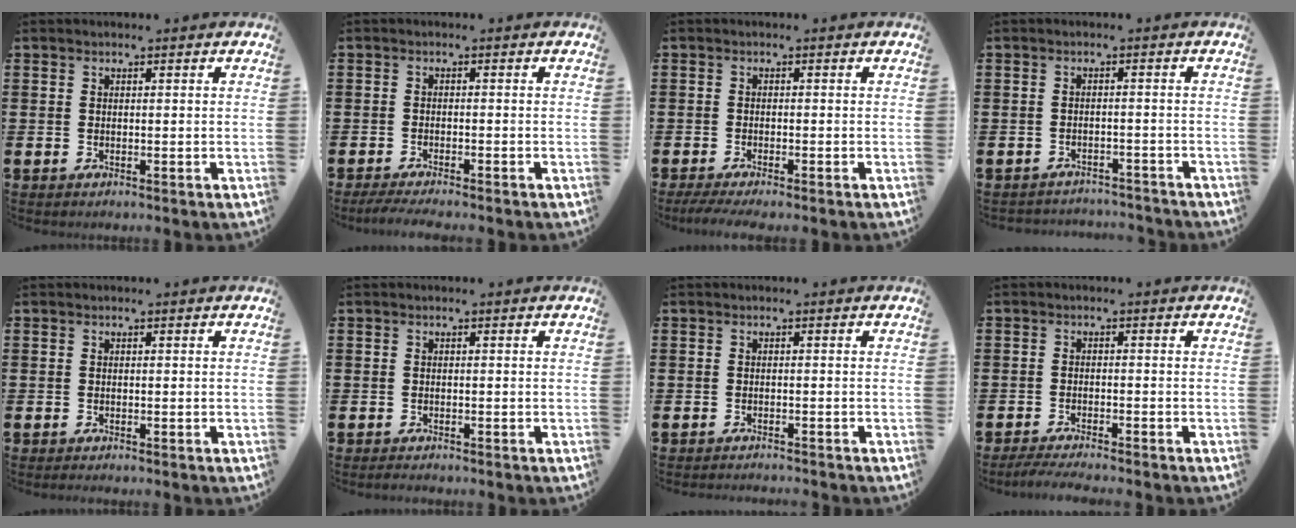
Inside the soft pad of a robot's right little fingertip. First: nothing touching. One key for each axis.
{"total": 1.6, "fx": -1.4, "fy": 0.0, "fz": 0.8, "tx": -0.012, "ty": 0.001, "tz": -0.026}
{"total": 1.6, "fx": -1.1, "fy": 0.1, "fz": 1.1, "tx": -0.017, "ty": 0.000, "tz": -0.020}
{"total": 1.9, "fx": -1.9, "fy": 0.0, "fz": -0.2, "tx": -0.003, "ty": 0.003, "tz": -0.042}
{"total": 0.0}
{"total": 0.5, "fx": -0.5, "fy": 0.1, "fz": 0.2, "tx": -0.005, "ty": -0.001, "tz": -0.009}
{"total": 0.8, "fx": -0.7, "fy": -0.1, "fz": 0.0, "tx": 0.000, "ty": -0.001, "tz": -0.015}
{"total": 1.9, "fx": -1.7, "fy": -0.1, "fz": 0.8, "tx": -0.011, "ty": 0.003, "tz": -0.034}